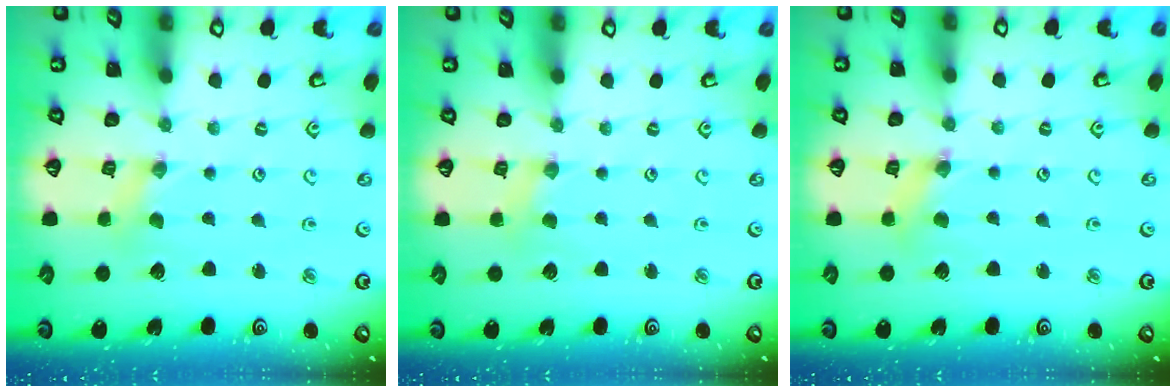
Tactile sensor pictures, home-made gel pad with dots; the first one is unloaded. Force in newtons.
{"total": 1.7, "press": 1.7, "slide": 0.3}
{"total": 1.8, "press": 1.8, "slide": 0.3}